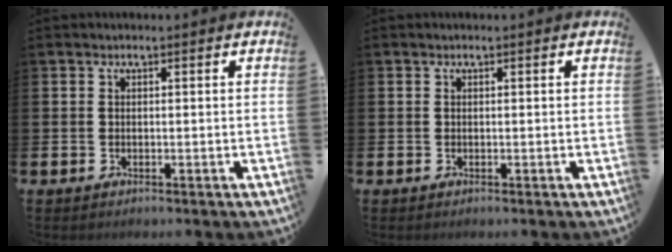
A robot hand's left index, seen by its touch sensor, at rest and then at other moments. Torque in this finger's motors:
{"motor_torque": [-0.04, 0.03, 0.01, 0.01]}